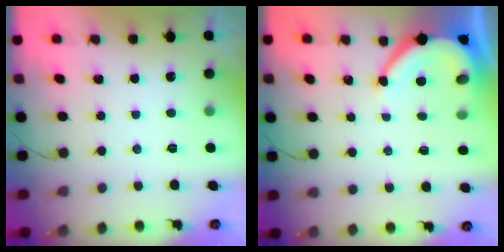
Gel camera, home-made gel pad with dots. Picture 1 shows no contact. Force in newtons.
{"total": 6.6, "press": 6.6, "slide": 0.6}